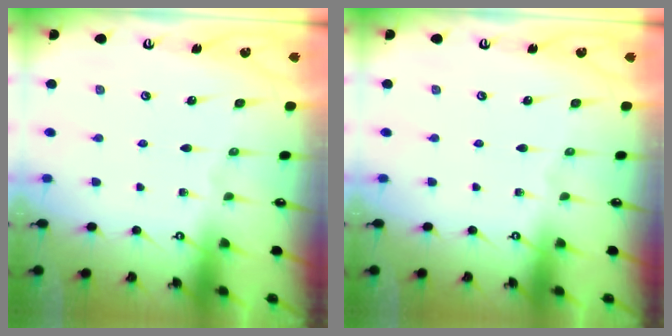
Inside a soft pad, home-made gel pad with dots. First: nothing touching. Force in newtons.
{"total": 0.0}